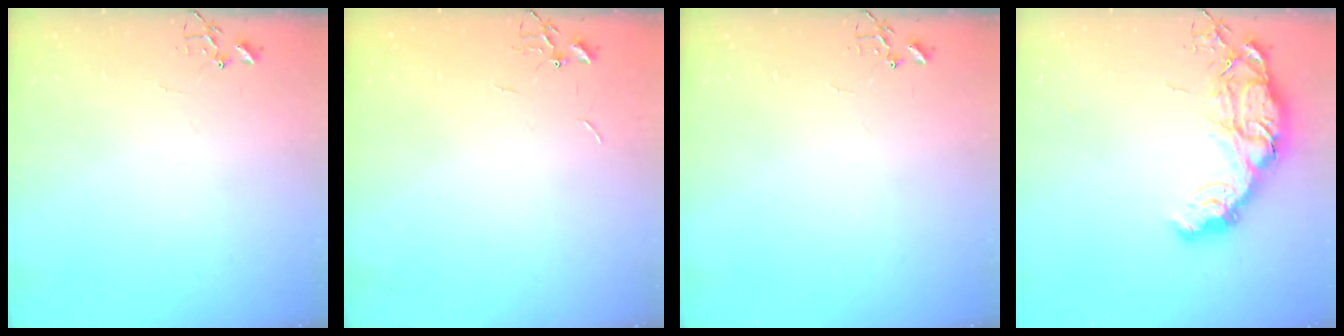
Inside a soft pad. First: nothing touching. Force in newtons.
{"total": 0.6, "press": 0.6, "slide": 0.1}
{"total": 0.0}
{"total": 15.0, "press": 14.9, "slide": 1.2}